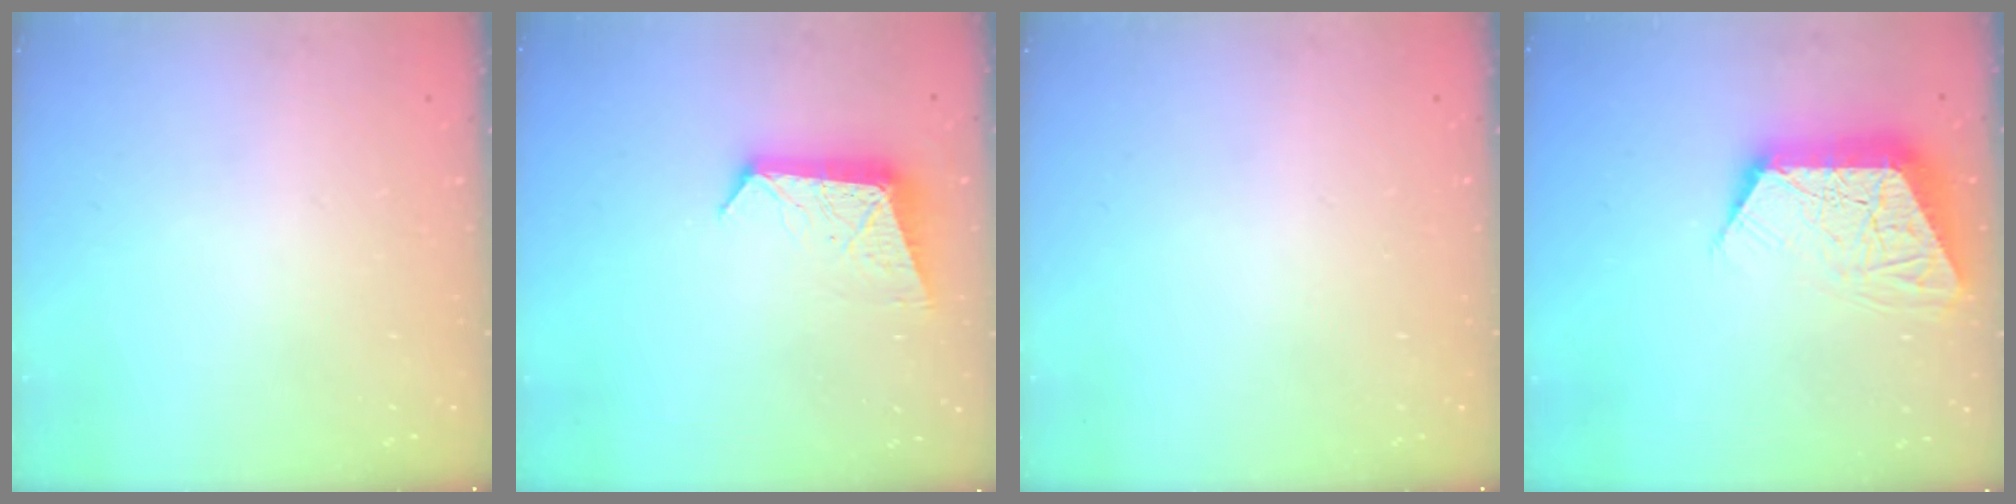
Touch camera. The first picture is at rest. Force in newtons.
{"total": 9.3, "press": 9.3, "slide": 0.6}
{"total": 0.0}
{"total": 13.6, "press": 13.5, "slide": 1.2}